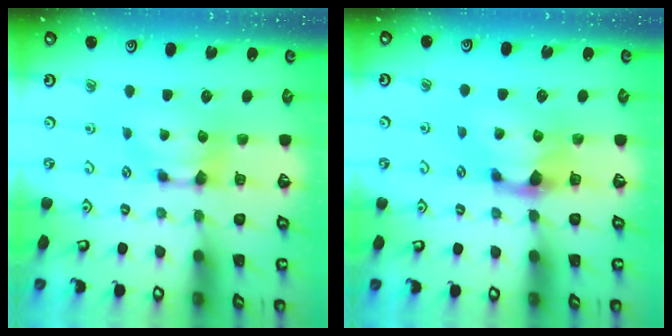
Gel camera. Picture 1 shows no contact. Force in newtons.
{"total": 1.4, "press": 0.9, "slide": 1.0}